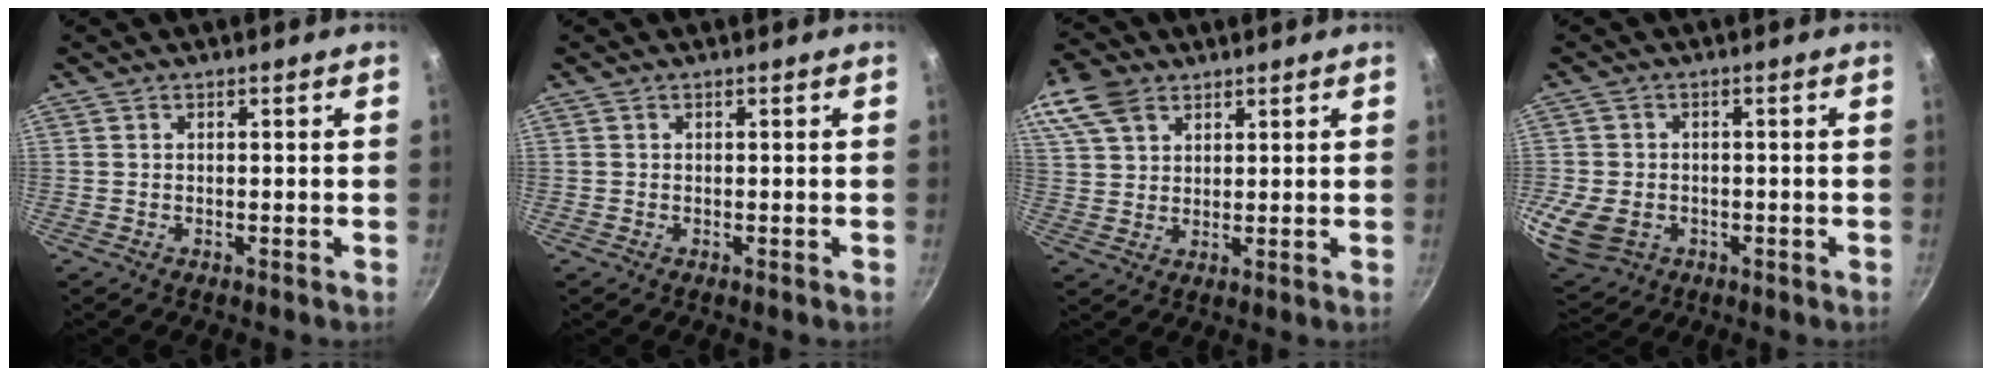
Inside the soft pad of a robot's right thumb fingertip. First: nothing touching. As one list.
[{"total": 0.0}, {"total": 10.1, "force": [5.7, 6.6, 5.0], "torque": [-0.093, 0.001, 0.107]}, {"total": 10.6, "force": [-2.5, 8.2, 6.2], "torque": [-0.123, 0.001, -0.038]}]